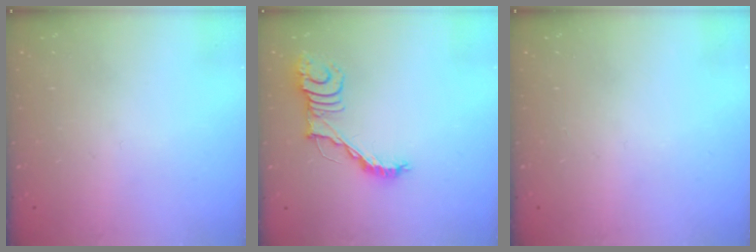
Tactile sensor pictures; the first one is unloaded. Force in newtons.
{"total": 12.5, "press": 12.4, "slide": 1.1}
{"total": 0.0}